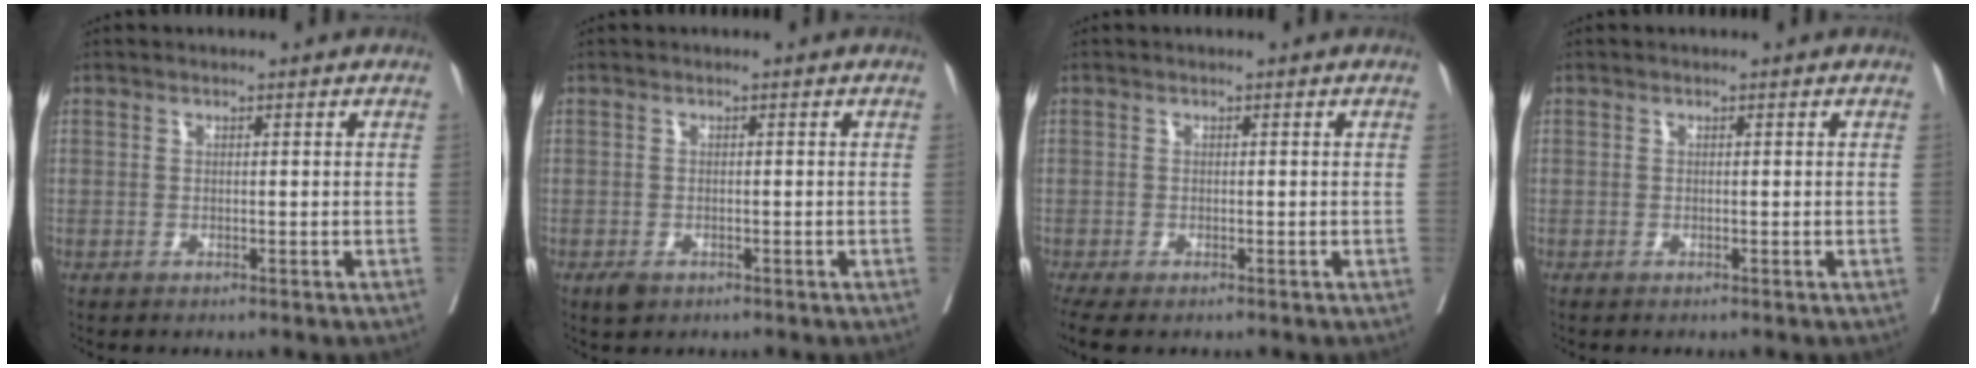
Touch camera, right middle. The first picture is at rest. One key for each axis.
{"total": 1.7, "fx": -1.0, "fy": 0.9, "fz": 1.0, "tx": -0.020, "ty": -0.001, "tz": -0.011}
{"total": 4.9, "fx": -3.6, "fy": 1.6, "fz": 3.0, "tx": -0.059, "ty": -0.014, "tz": -0.059}
{"total": 0.0}